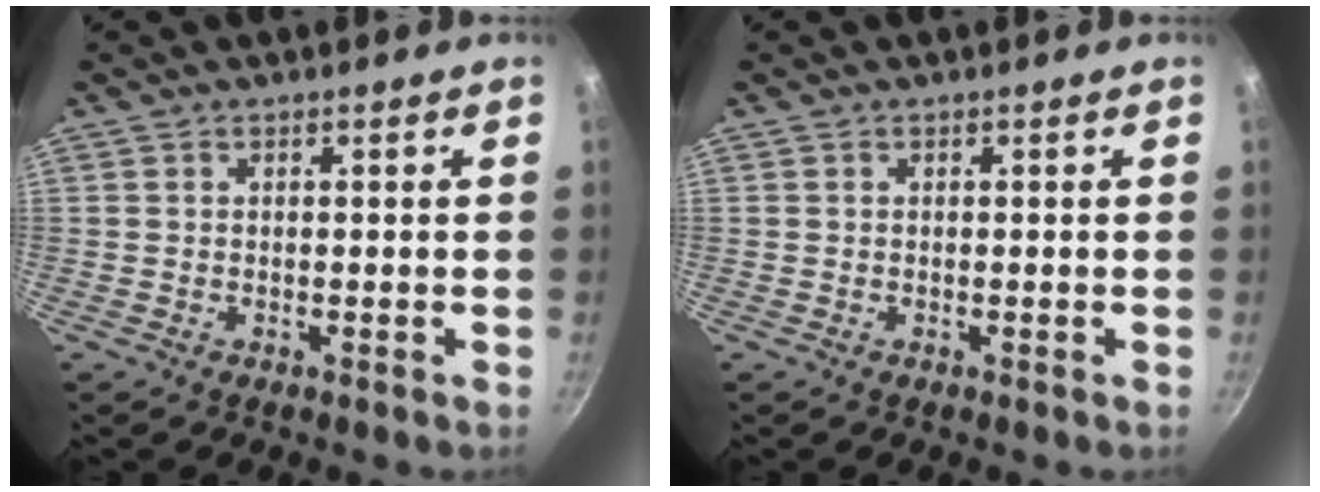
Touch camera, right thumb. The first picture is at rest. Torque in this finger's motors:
{"motor_torque": [0.00, 0.00, -0.05, 0.05, 0.00]}